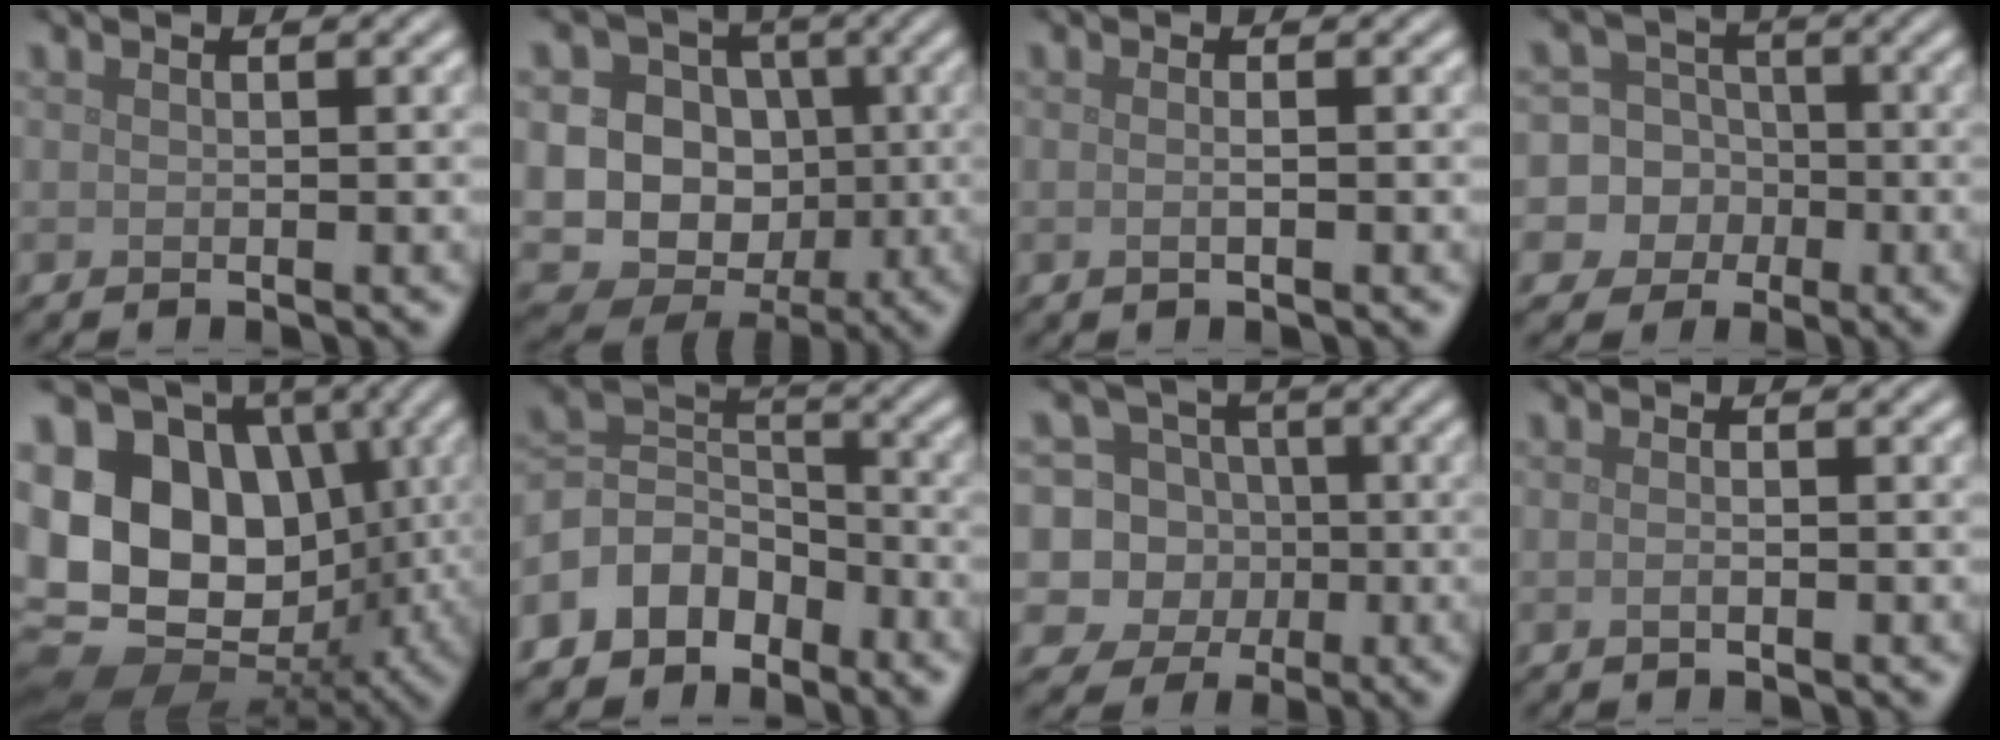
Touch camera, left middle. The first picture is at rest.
{"total": 14.6, "force": [-0.1, 13.5, 5.6], "torque": [-0.129, 0.024, -0.023]}
{"total": 1.4, "force": [0.2, 0.7, 1.2], "torque": [-0.003, -0.009, -0.010]}
{"total": 11.0, "force": [-2.6, 10.6, 1.8], "torque": [-0.072, 0.007, -0.069]}
{"total": 15.3, "force": [0.8, 12.1, 9.3], "torque": [-0.177, 0.001, 0.007]}
{"total": 5.8, "force": [-3.6, 4.1, 2.0], "torque": [-0.031, 0.005, -0.085]}
{"total": 10.1, "force": [-0.7, 9.8, 2.6], "torque": [-0.078, 0.031, -0.035]}
{"total": 0.8, "force": [-0.3, 0.3, 0.7], "torque": [-0.013, -0.002, -0.006]}